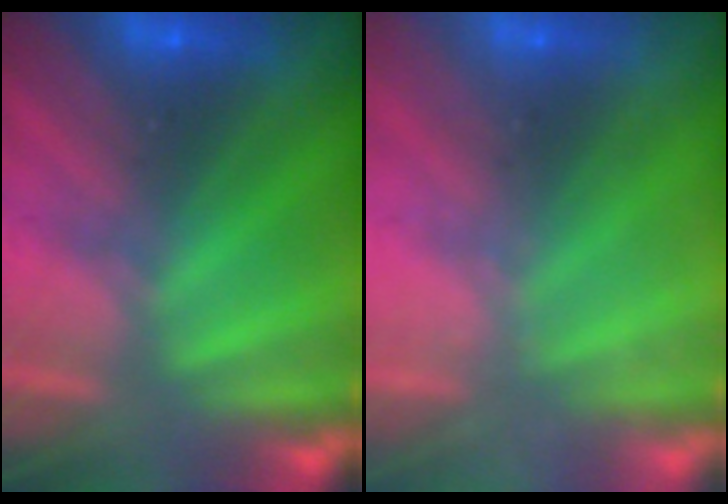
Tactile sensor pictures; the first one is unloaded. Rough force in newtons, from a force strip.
{"total": 2.0}